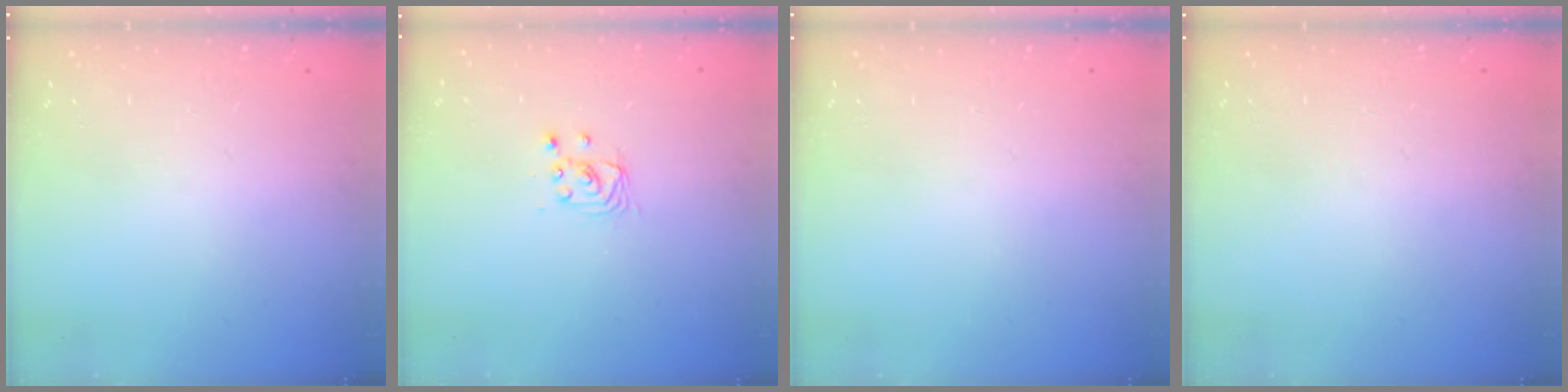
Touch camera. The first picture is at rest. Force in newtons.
{"total": 2.9, "press": 2.9, "slide": 0.2}
{"total": 0.0}
{"total": 0.0}